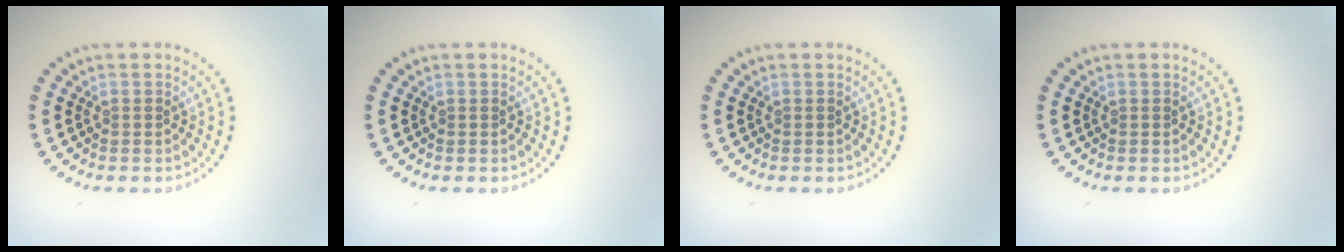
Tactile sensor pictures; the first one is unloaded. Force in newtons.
{"total": 0.0}
{"total": 0.0}
{"total": 0.0}